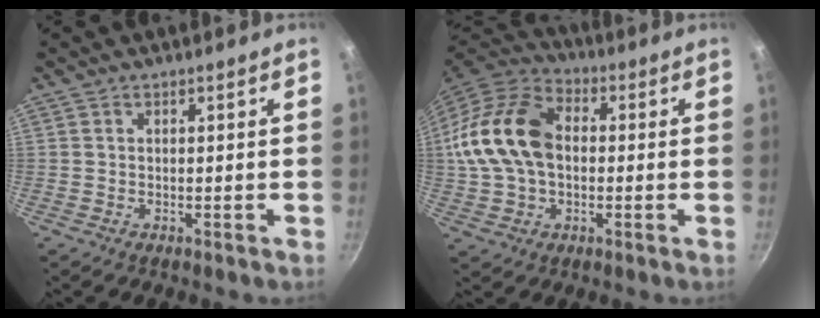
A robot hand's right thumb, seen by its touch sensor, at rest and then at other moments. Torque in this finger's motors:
{"motor_torque": [1.62, 1.65, 0.44, 0.12, 0.17]}